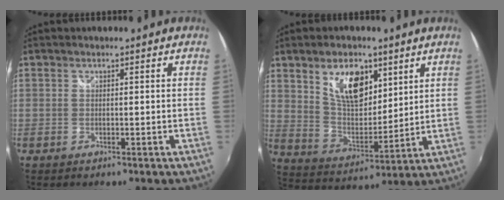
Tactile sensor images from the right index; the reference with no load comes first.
{"total": 12.5, "force": [6.5, 6.5, 8.4], "torque": [-0.142, 0.005, 0.126]}